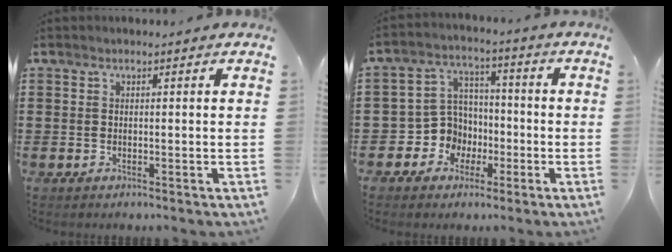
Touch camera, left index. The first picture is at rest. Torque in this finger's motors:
{"motor_torque": [0.32, 0.24, 0.15, 0.03]}